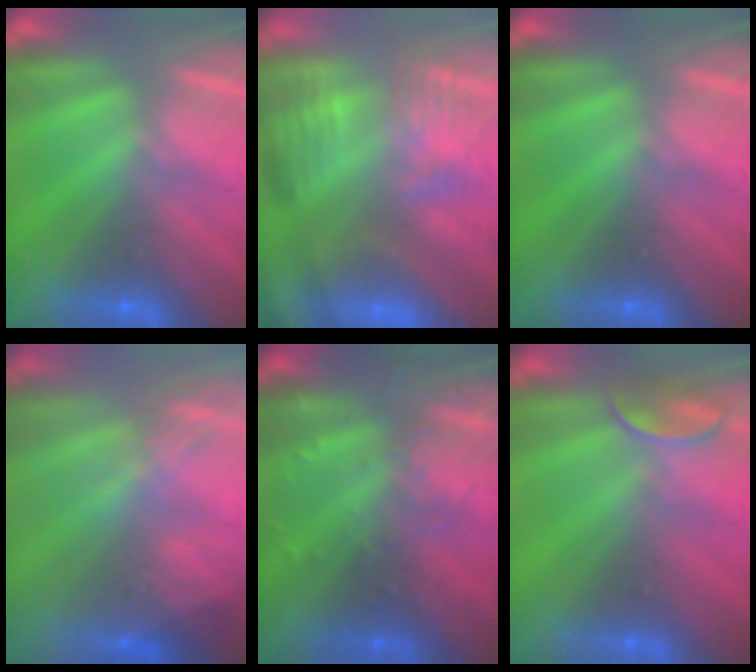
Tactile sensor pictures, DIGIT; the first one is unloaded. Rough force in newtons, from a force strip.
{"total": 7.5}
{"total": 0.0}
{"total": 2.9}
{"total": 2.9}
{"total": 2.4}